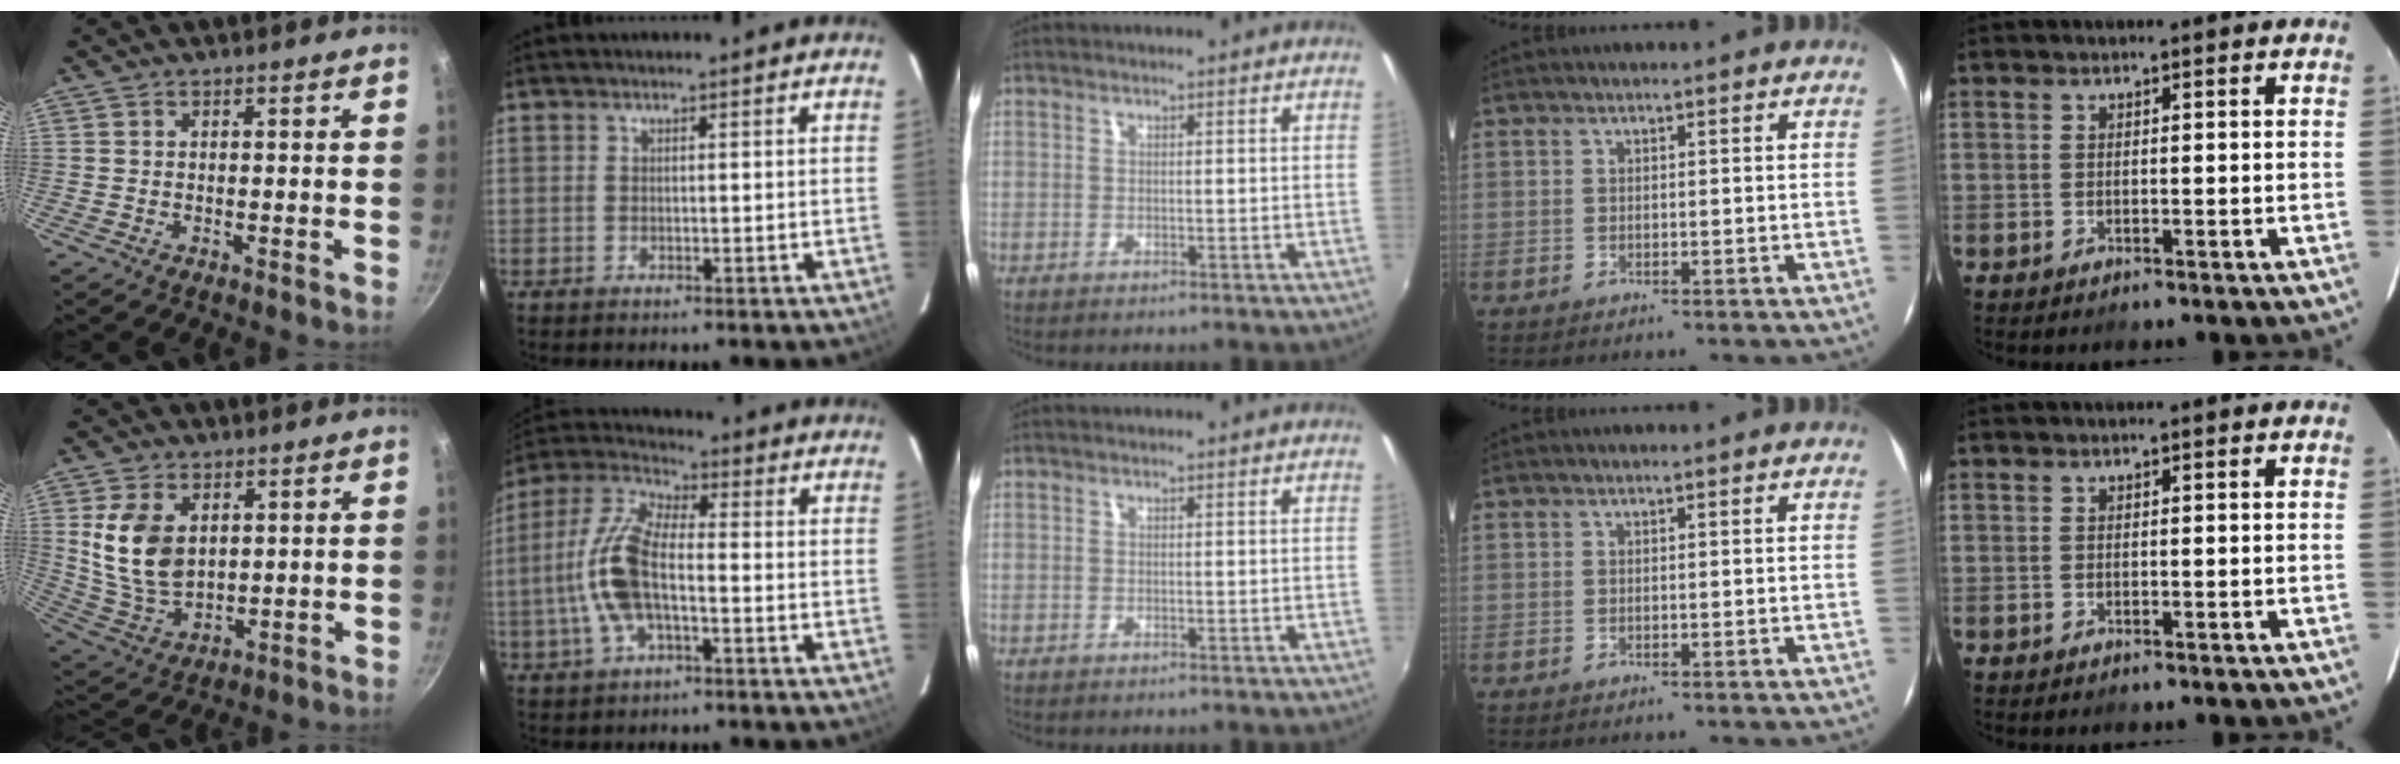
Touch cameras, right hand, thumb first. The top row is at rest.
{"thumb": {"total": 12.4, "force": [2.9, 8.2, 8.9], "torque": [-0.159, -0.023, 0.071]}, "index": {"total": 12.7, "force": [-2.6, 5.1, 11.3], "torque": [-0.244, 0.008, -0.055]}}